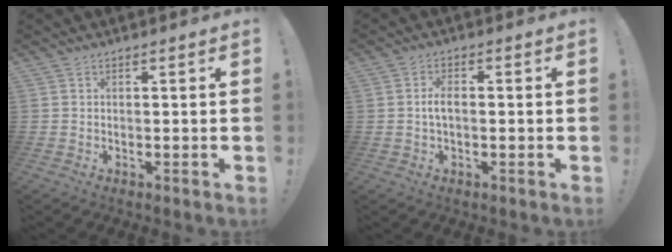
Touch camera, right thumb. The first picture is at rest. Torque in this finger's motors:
{"motor_torque": [0.30, -0.41, 0.08, 0.05, 0.12]}